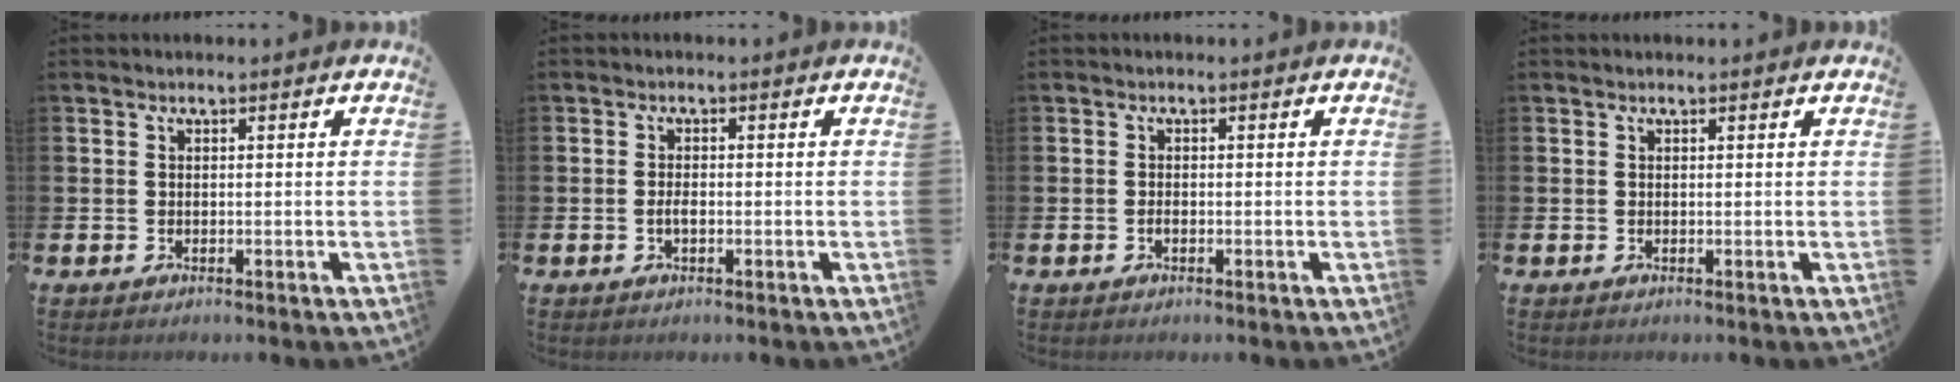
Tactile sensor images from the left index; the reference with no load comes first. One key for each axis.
{"total": 1.4, "fx": -0.3, "fy": 0.6, "fz": 1.2, "tx": -0.019, "ty": 0.000, "tz": -0.008}
{"total": 0.6, "fx": -0.3, "fy": 0.3, "fz": 0.4, "tx": -0.014, "ty": 0.001, "tz": -0.005}
{"total": 0.0}